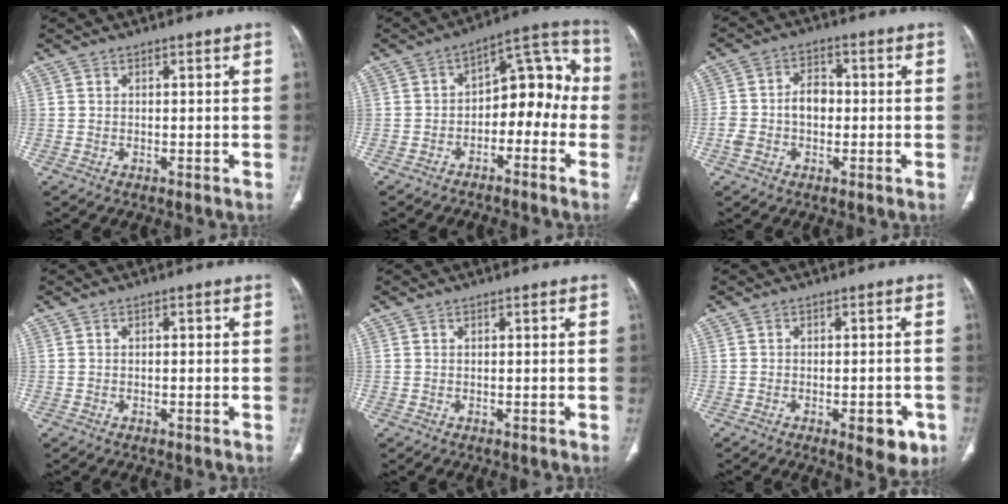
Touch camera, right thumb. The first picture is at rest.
{"total": 12.6, "force": [-2.9, 7.9, 9.4], "torque": [-0.078, 0.063, -0.051]}
{"total": 6.9, "force": [-0.8, 4.9, 4.8], "torque": [-0.087, 0.027, -0.017]}
{"total": 0.9, "force": [-0.1, 0.5, 0.8], "torque": [-0.012, 0.003, -0.002]}
{"total": 0.0}
{"total": 6.6, "force": [-3.0, 2.8, 5.2], "torque": [-0.046, 0.005, -0.032]}